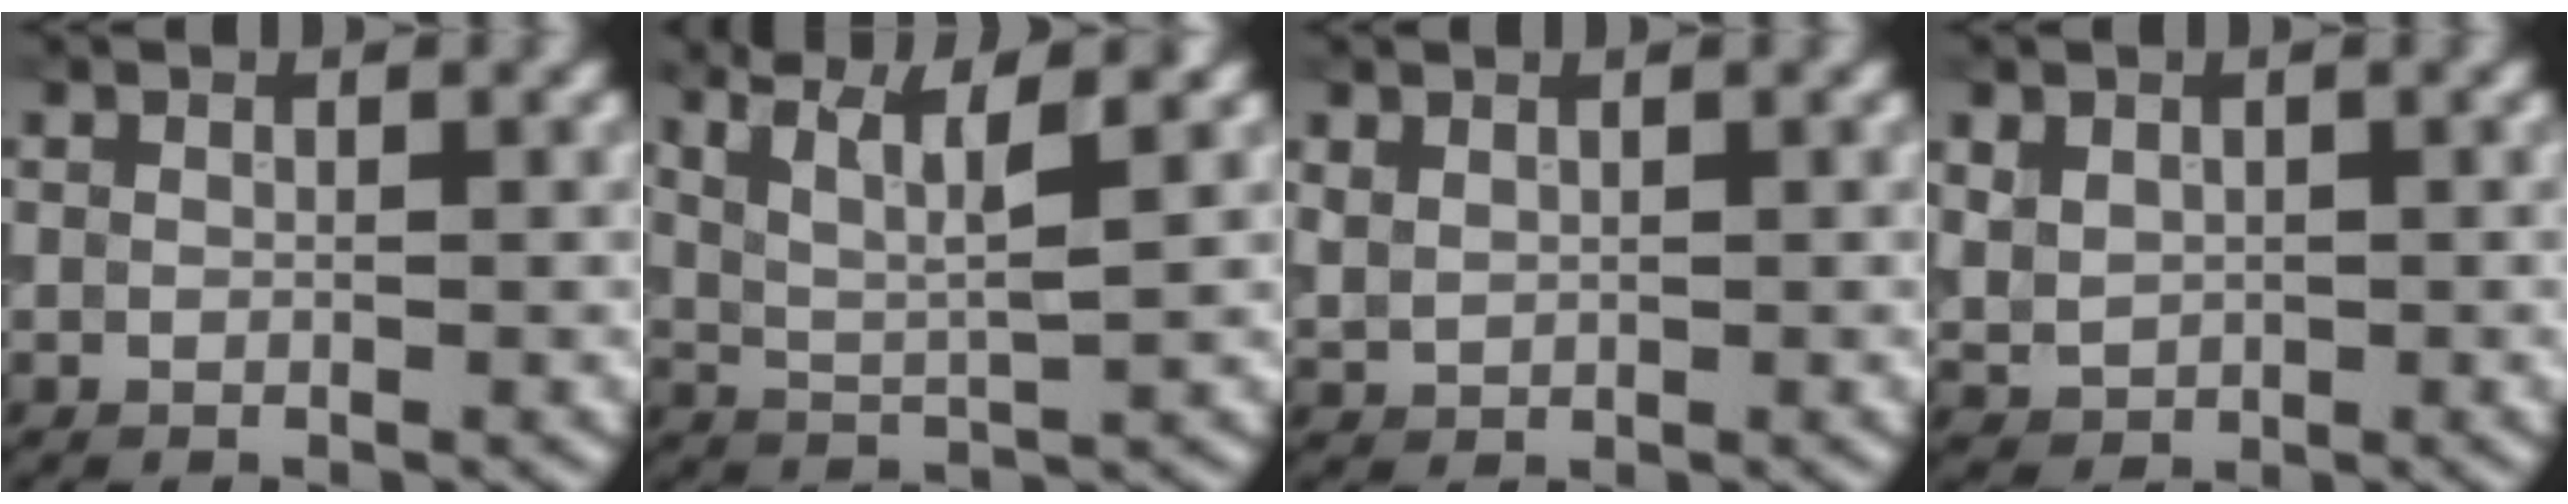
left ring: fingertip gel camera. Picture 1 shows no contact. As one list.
[{"total": 5.3, "force": [3.1, 1.2, 4.1], "torque": [-0.079, 0.009, 0.050]}, {"total": 1.1, "force": [0.7, 0.7, 0.6], "torque": [-0.015, -0.001, 0.019]}, {"total": 2.1, "force": [0.5, 1.7, 1.1], "torque": [-0.027, -0.004, 0.011]}]